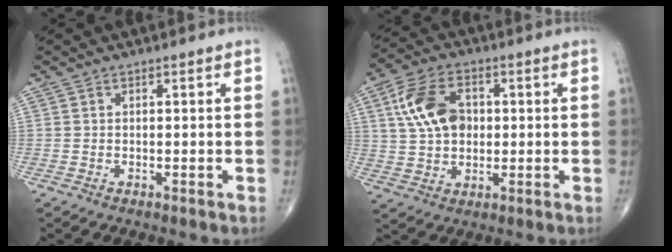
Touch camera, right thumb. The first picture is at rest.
{"total": 11.5, "force": [2.2, 7.7, 8.3], "torque": [-0.143, 0.008, 0.038]}